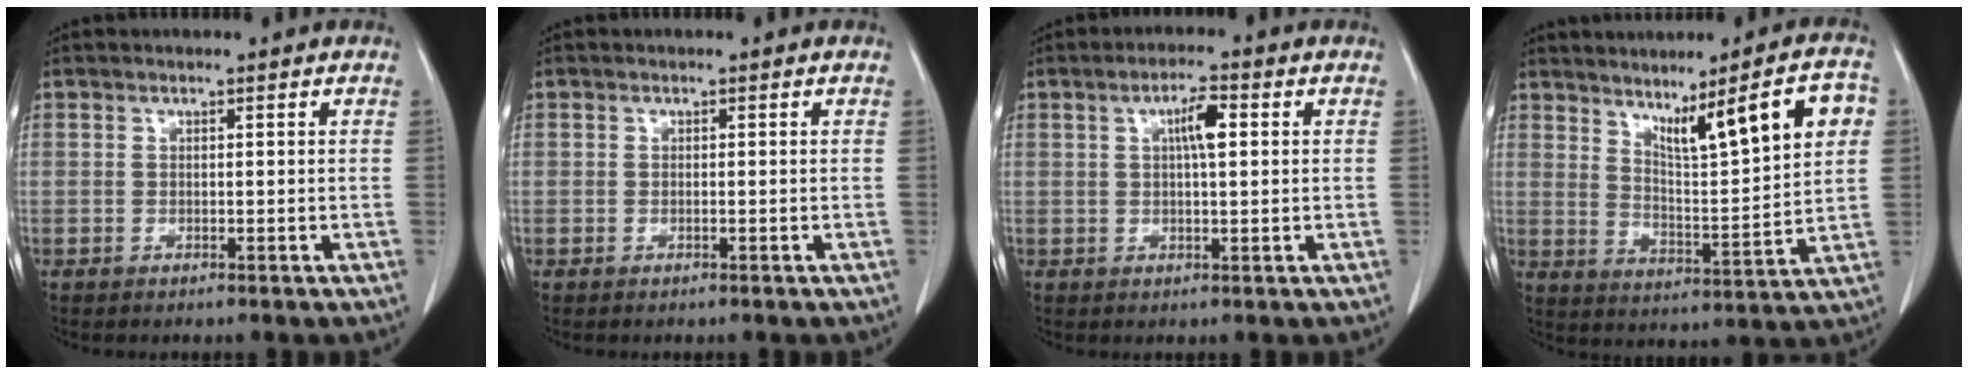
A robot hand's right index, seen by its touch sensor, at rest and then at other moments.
{"total": 0.0}
{"total": 4.3, "force": [1.1, 0.8, 4.0], "torque": [-0.071, 0.008, 0.017]}
{"total": 13.1, "force": [5.9, 1.1, 11.6], "torque": [-0.176, 0.007, 0.099]}